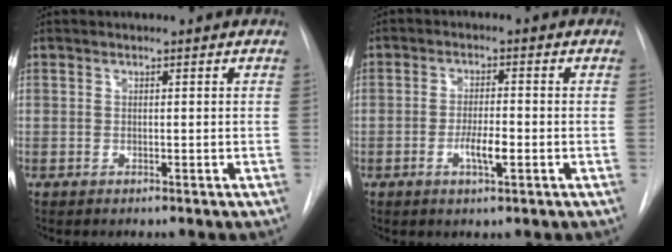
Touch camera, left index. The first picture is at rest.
{"total": 4.3, "force": [-2.4, 0.7, 3.5], "torque": [-0.063, -0.006, -0.039]}